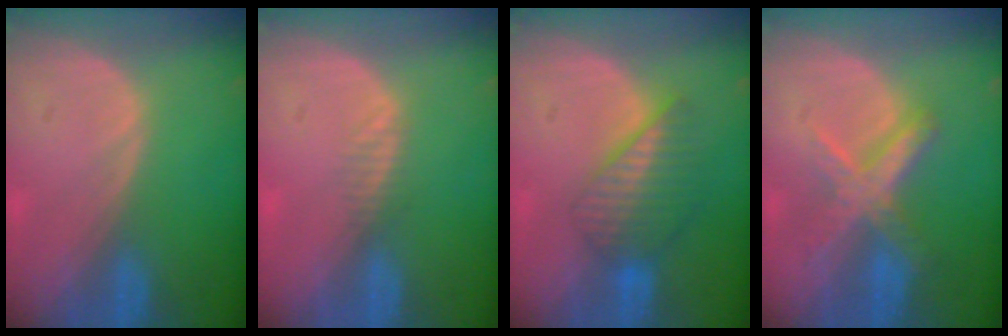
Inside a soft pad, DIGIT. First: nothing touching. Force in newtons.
{"total": 1.3, "press": 1.1, "slide": 0.7}
{"total": 6.6, "press": 5.9, "slide": 2.9}
{"total": 7.2, "press": 6.1, "slide": 3.7}